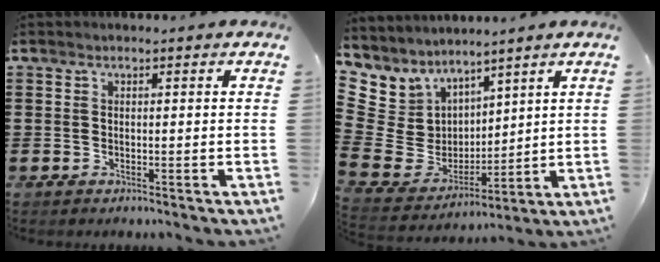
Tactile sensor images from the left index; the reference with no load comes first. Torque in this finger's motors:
{"motor_torque": [-0.53, -0.56, -0.56, -0.21]}